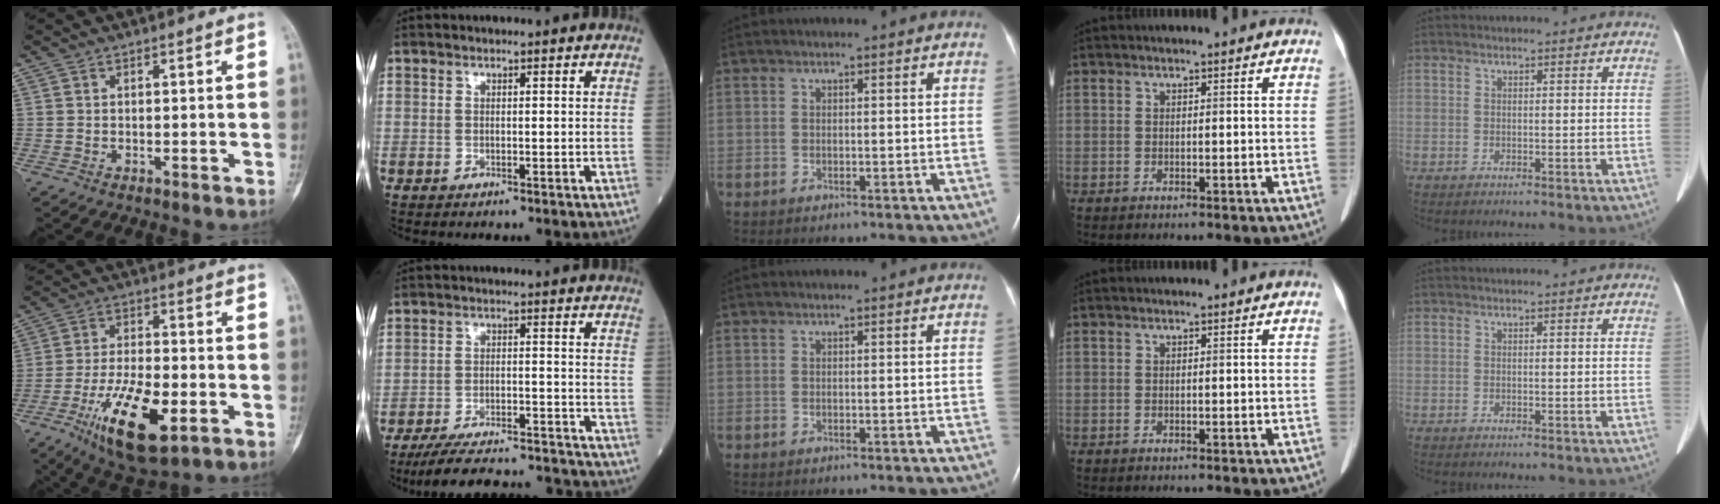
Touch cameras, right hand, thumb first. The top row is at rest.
{"thumb": {"total": 16.7, "force": [-6.6, 6.7, 13.8], "torque": [-0.240, 0.011, -0.103]}, "index": {"total": 18.7, "force": [-17.7, 2.0, 5.8], "torque": [-0.097, 0.000, -0.249]}}